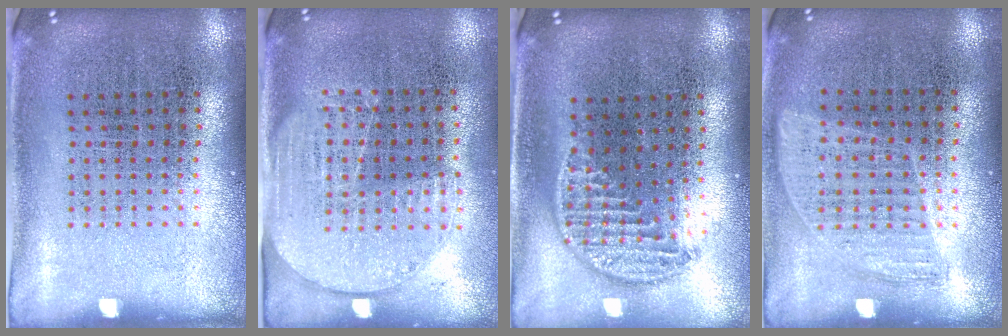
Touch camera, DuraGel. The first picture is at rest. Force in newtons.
{"total": 1.6, "press": 1.4, "slide": 0.8}
{"total": 1.3, "press": 1.2, "slide": 0.7}
{"total": 0.9, "press": 0.8, "slide": 0.4}